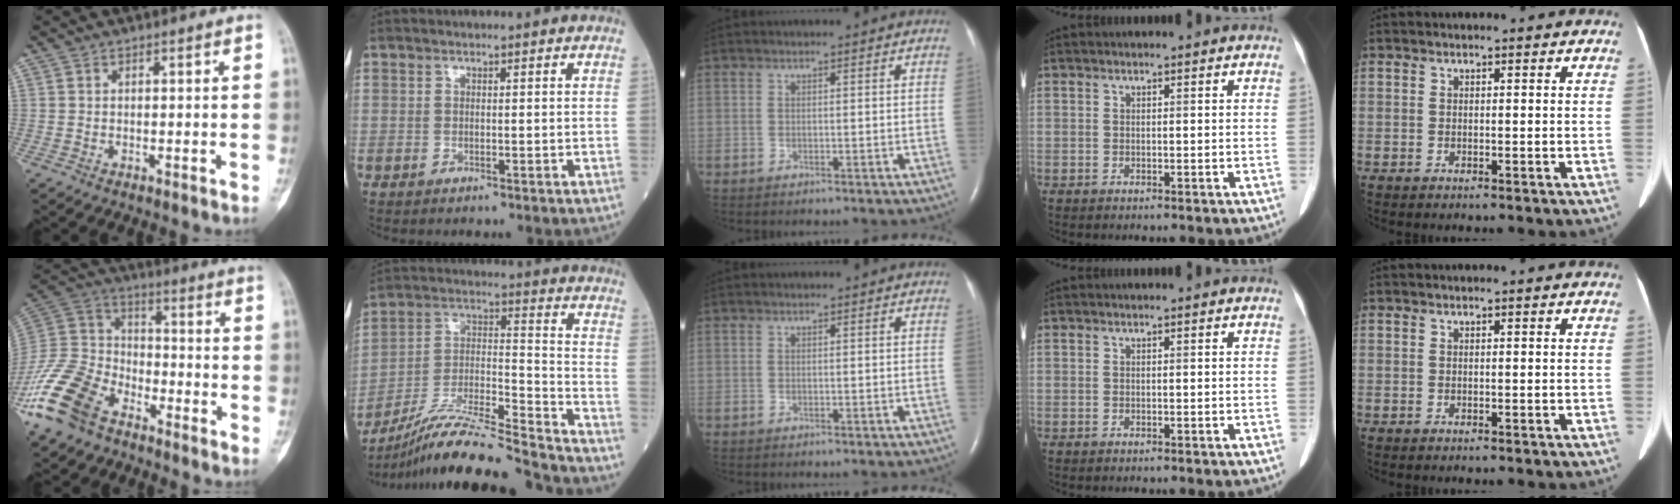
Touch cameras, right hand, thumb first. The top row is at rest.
{"thumb": {"total": 17.9, "force": [-11.4, 10.5, 9.0], "torque": [-0.187, 0.057, -0.224]}, "index": {"total": 22.4, "force": [-20.1, 0.1, 9.8], "torque": [-0.188, -0.018, -0.344]}}